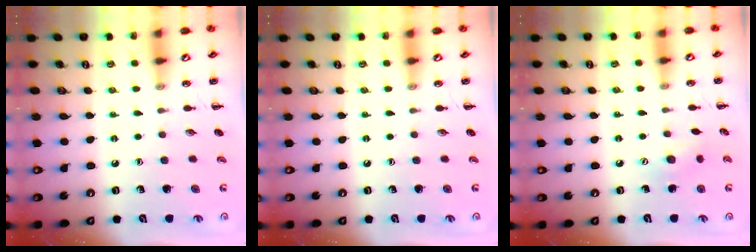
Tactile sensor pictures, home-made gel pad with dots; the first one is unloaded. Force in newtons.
{"total": 0.0}
{"total": 5.8, "press": 5.7, "slide": 1.3}